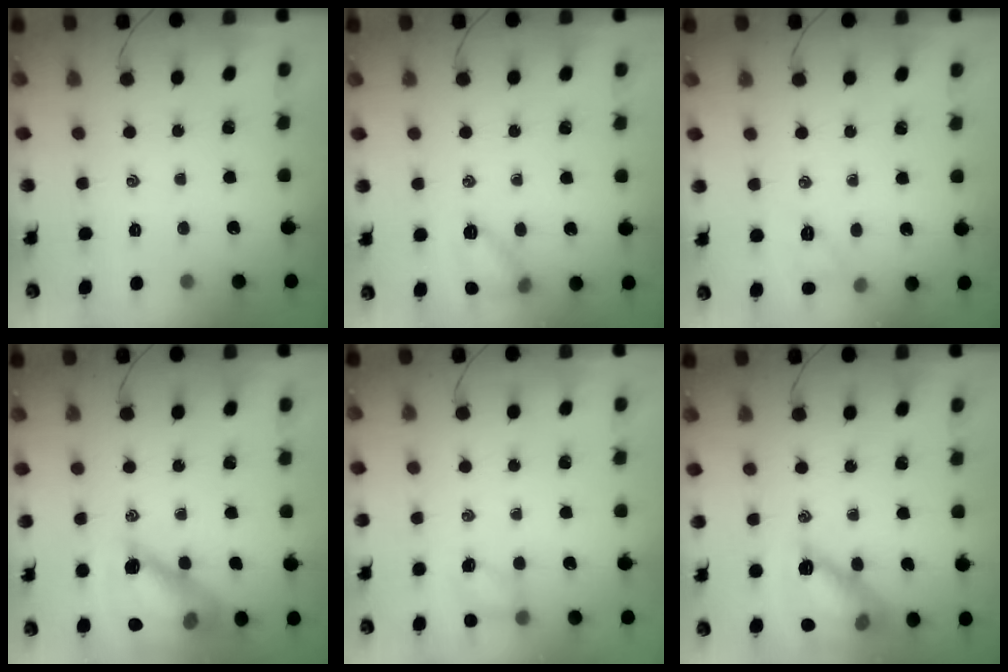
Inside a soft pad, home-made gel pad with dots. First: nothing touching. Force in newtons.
{"total": 10.3, "press": 10.2, "slide": 1.1}
{"total": 6.8, "press": 6.6, "slide": 1.6}
{"total": 15.4, "press": 15.1, "slide": 2.9}
{"total": 5.0, "press": 4.8, "slide": 1.3}
{"total": 13.9, "press": 13.9, "slide": 0.6}